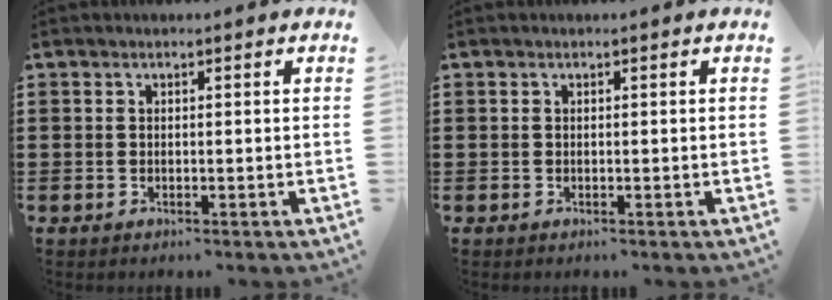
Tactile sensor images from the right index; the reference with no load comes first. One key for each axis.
{"total": 0.0}